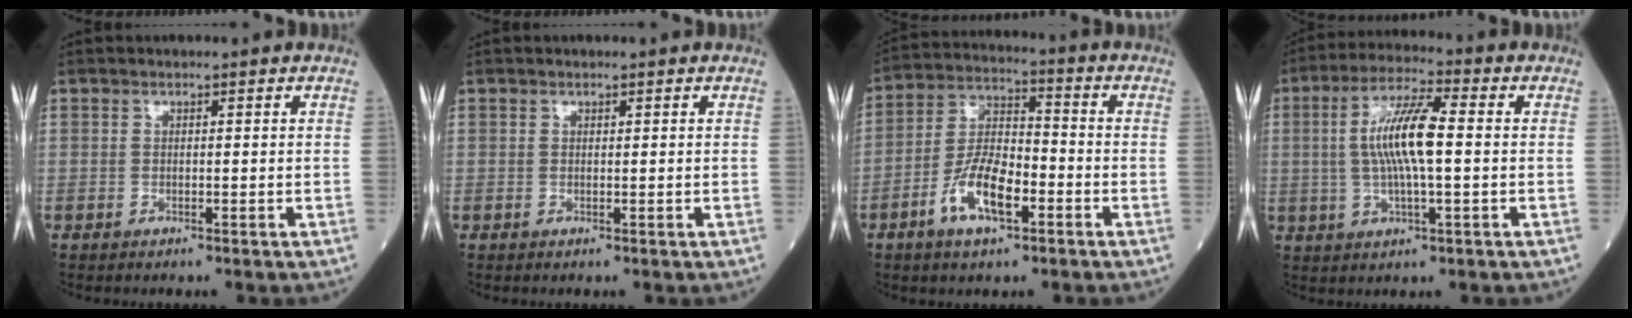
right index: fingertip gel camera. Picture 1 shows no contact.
{"total": 0.0}
{"total": 10.1, "force": [-4.4, 3.6, 8.3], "torque": [-0.171, 0.005, -0.083]}
{"total": 10.2, "force": [0.5, 1.7, 10.0], "torque": [-0.196, 0.012, 0.007]}